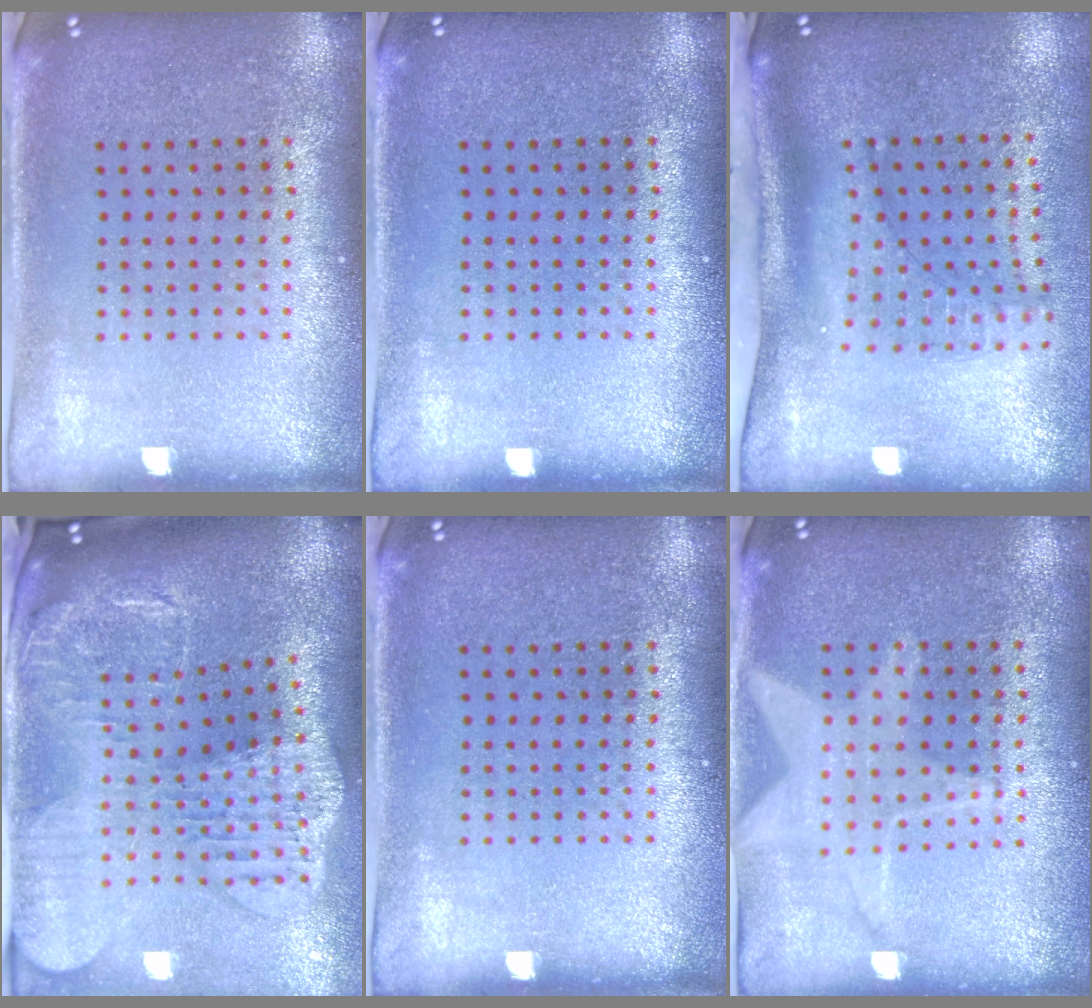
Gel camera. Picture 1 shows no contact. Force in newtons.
{"total": 0.0}
{"total": 2.1, "press": 1.5, "slide": 1.5}
{"total": 3.4, "press": 2.7, "slide": 2.0}
{"total": 0.0}
{"total": 1.2, "press": 1.2, "slide": 0.3}